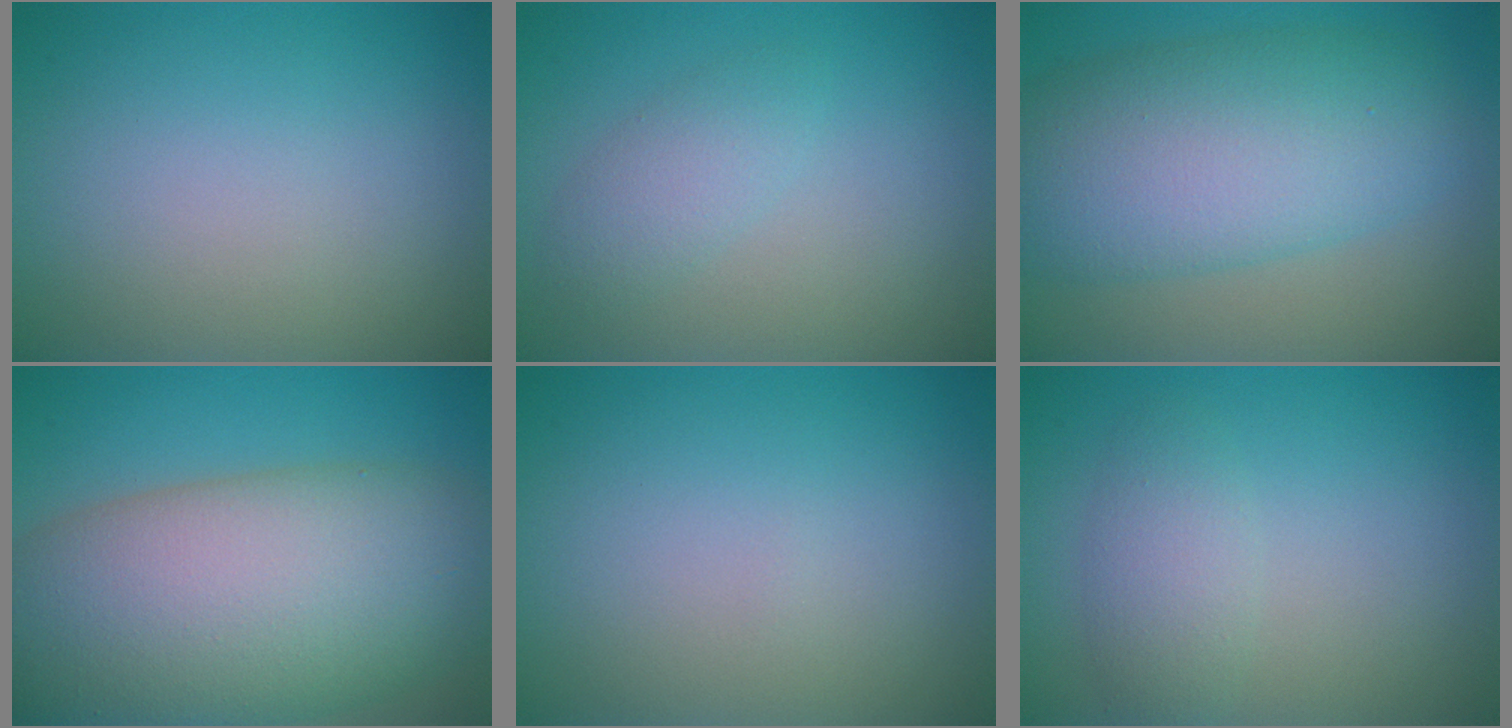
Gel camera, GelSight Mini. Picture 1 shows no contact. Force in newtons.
{"total": 2.1, "press": 2.1, "slide": 0.1}
{"total": 10.0, "press": 10.0, "slide": 0.2}
{"total": 15.0, "press": 15.0, "slide": 0.5}
{"total": 0.0}
{"total": 2.4, "press": 2.4, "slide": 0.1}